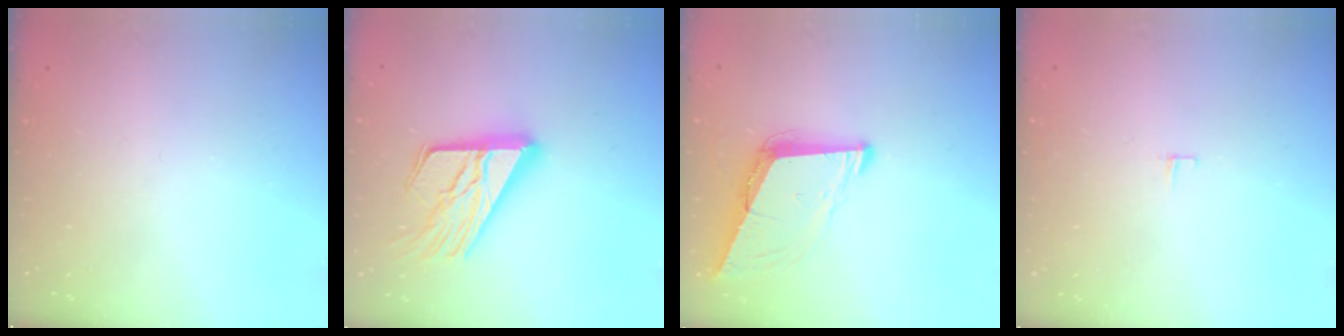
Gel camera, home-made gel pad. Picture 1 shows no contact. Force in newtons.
{"total": 20.0, "press": 19.9, "slide": 1.8}
{"total": 9.0, "press": 8.2, "slide": 3.7}
{"total": 3.2, "press": 3.2, "slide": 0.2}